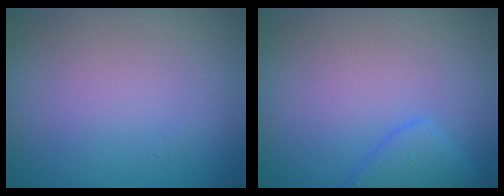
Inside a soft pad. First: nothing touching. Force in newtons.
{"total": 2.6, "press": 2.6, "slide": 0.2}